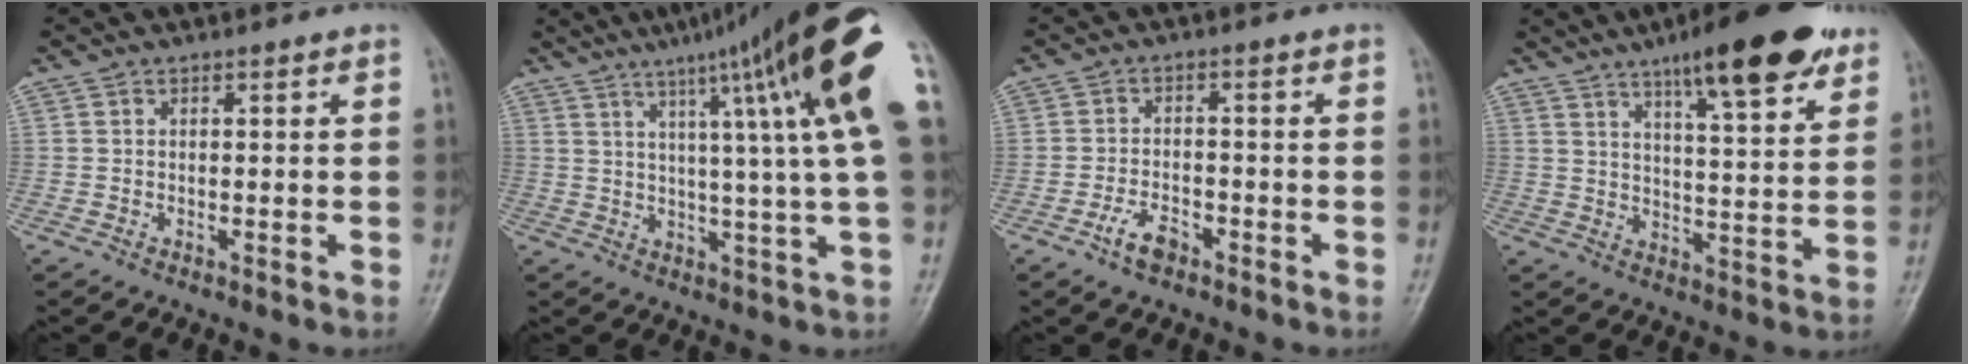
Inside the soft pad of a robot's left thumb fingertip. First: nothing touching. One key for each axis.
{"total": 21.8, "fx": 9.0, "fy": 0.5, "fz": 19.8, "tx": -0.273, "ty": -0.006, "tz": 0.116}
{"total": 4.3, "fx": -2.7, "fy": 2.2, "fz": 2.6, "tx": -0.048, "ty": 0.020, "tz": -0.051}
{"total": 17.1, "fx": 10.7, "fy": 4.3, "fz": 12.6, "tx": -0.156, "ty": -0.043, "tz": 0.158}